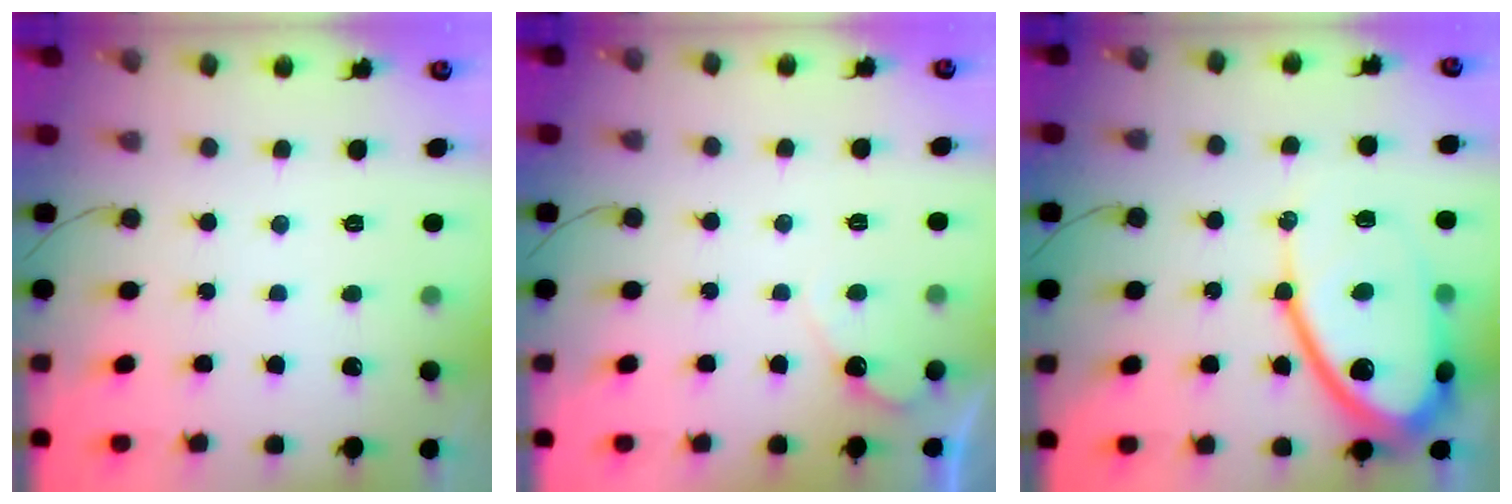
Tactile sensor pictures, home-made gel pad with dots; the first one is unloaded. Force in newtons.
{"total": 4.3, "press": 4.3, "slide": 0.3}
{"total": 17.8, "press": 17.7, "slide": 1.3}